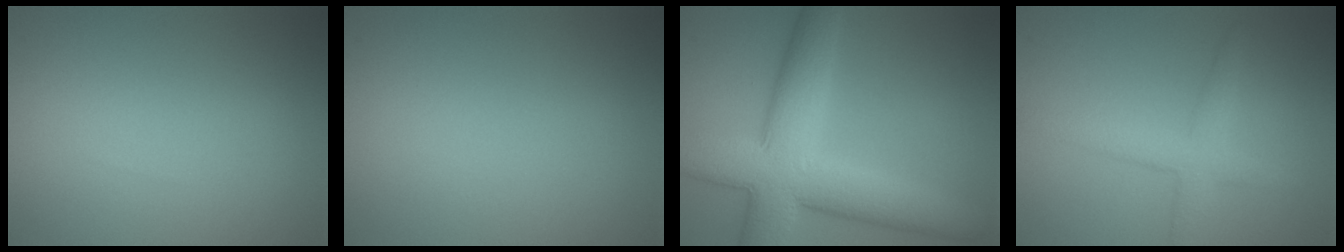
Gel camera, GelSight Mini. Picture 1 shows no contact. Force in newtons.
{"total": 0.0}
{"total": 9.2, "press": 9.2, "slide": 0.4}
{"total": 2.8, "press": 2.8, "slide": 0.1}